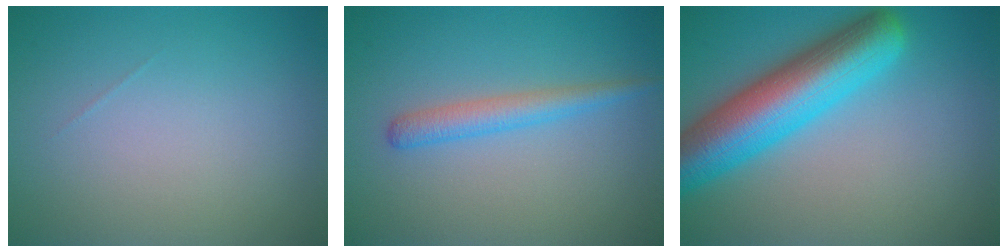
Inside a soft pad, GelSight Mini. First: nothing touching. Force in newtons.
{"total": 2.4, "press": 2.4, "slide": 0.2}
{"total": 9.2, "press": 9.2, "slide": 0.3}